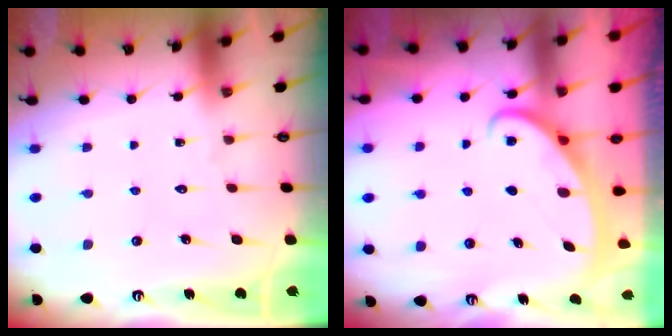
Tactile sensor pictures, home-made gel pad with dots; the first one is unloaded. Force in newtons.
{"total": 2.6, "press": 2.5, "slide": 0.4}